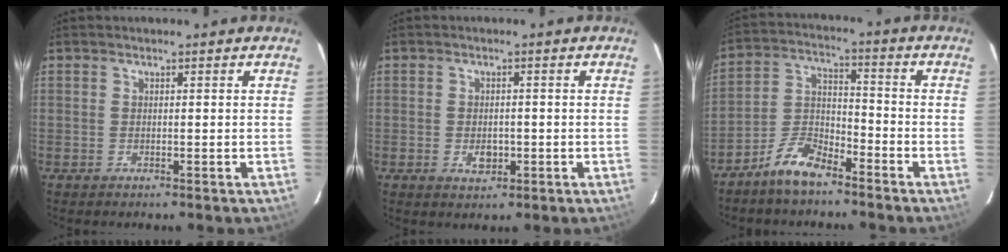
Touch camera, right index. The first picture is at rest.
{"total": 3.2, "force": [-0.9, 2.2, 2.2], "torque": [-0.039, -0.003, -0.010]}
{"total": 8.3, "force": [-6.5, 2.9, 4.3], "torque": [-0.103, 0.019, -0.128]}